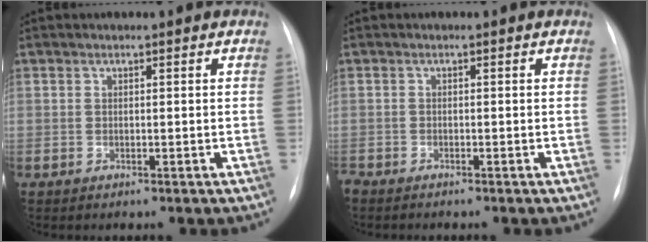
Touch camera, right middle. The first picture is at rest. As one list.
[{"total": 1.5, "force": [-1.4, 0.4, 0.5], "torque": [-0.009, -0.003, -0.022]}]